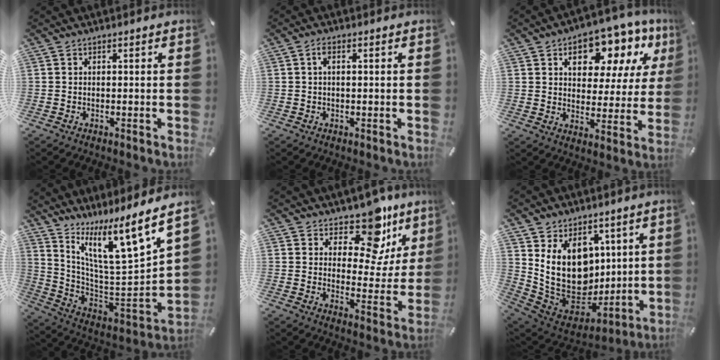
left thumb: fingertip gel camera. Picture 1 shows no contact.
{"total": 1.9, "force": [0.3, 0.8, 1.7], "torque": [-0.035, 0.005, 0.004]}
{"total": 14.8, "force": [8.5, 8.4, 8.6], "torque": [-0.116, -0.042, 0.140]}
{"total": 13.2, "force": [10.7, 1.6, 7.6], "torque": [-0.122, -0.126, 0.166]}
{"total": 13.3, "force": [9.6, 6.8, 6.3], "torque": [-0.085, -0.085, 0.167]}
{"total": 17.0, "force": [4.2, 13.9, 8.7], "torque": [-0.192, -0.046, 0.089]}